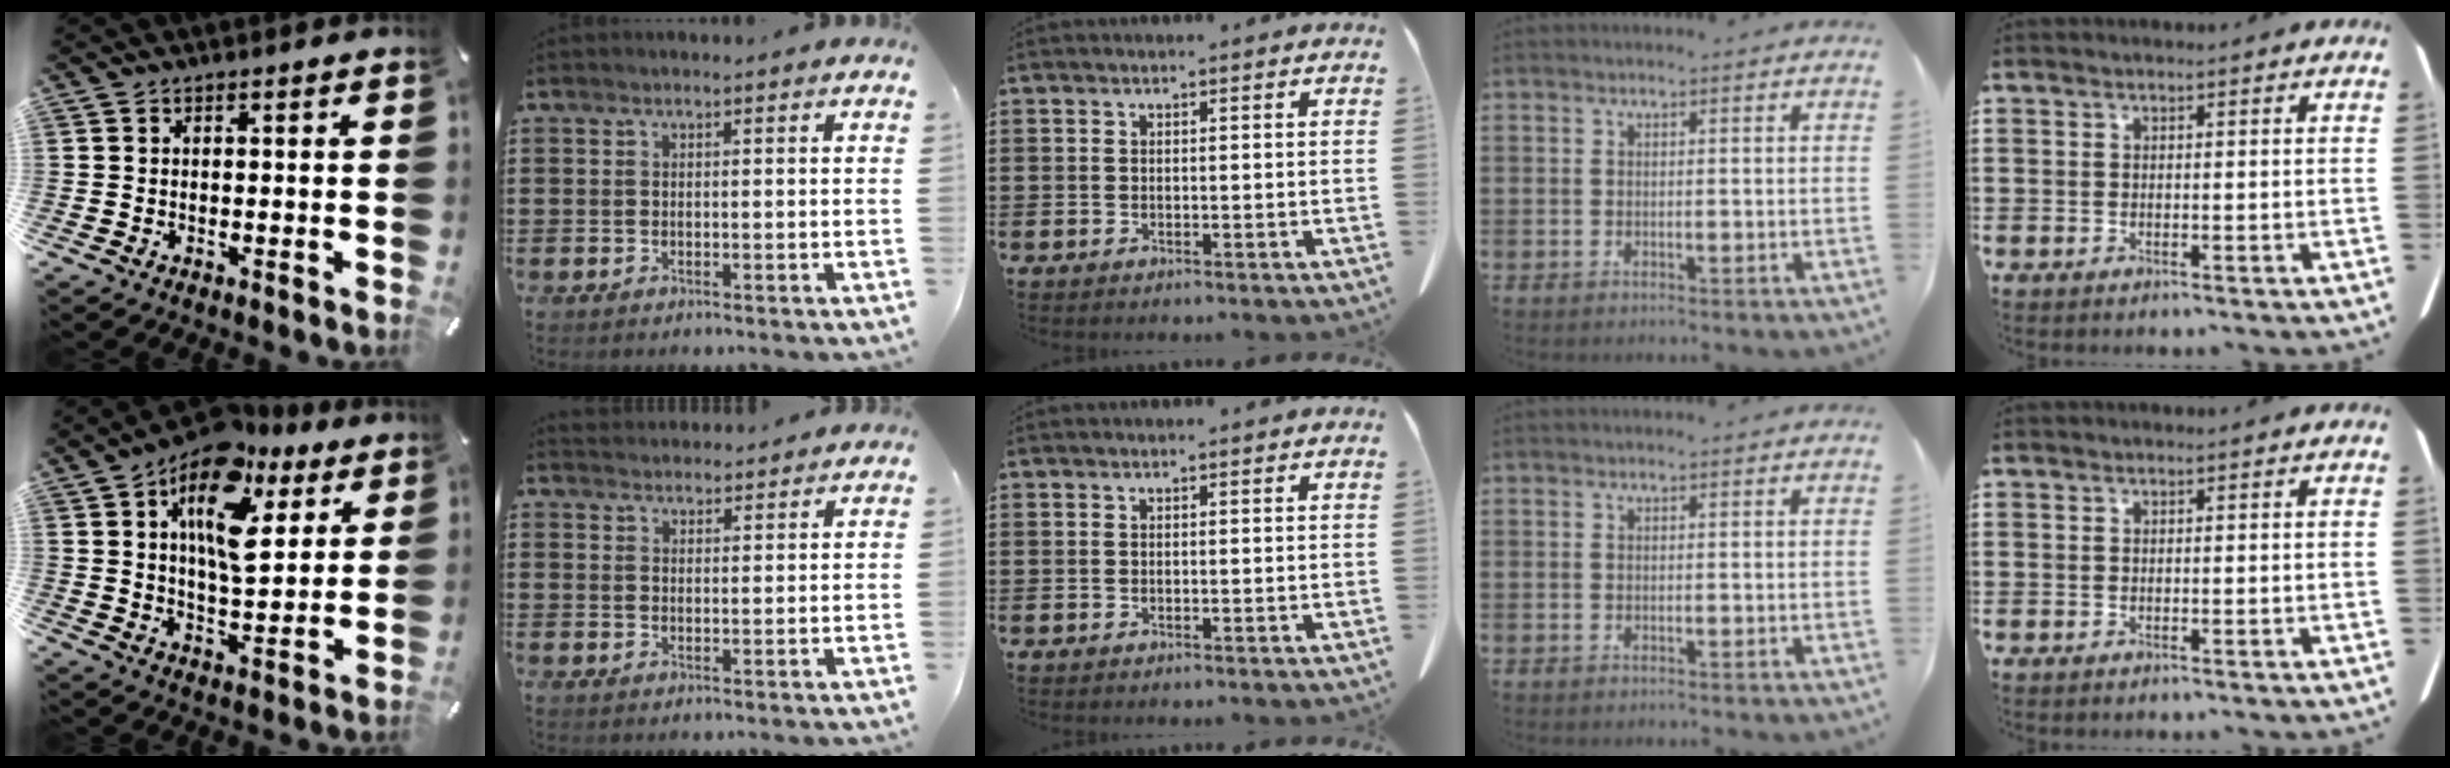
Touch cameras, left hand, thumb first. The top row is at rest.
{"thumb": {"total": 17.4, "force": [8.9, 9.3, 11.8], "torque": [-0.187, -0.042, 0.153]}, "index": {"total": 2.6, "force": [2.6, 0.1, -0.4], "torque": [0.000, -0.006, 0.051]}}